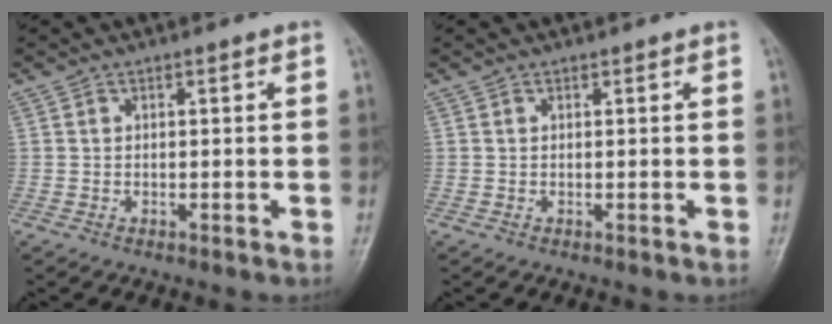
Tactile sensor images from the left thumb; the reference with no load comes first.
{"total": 0.0}